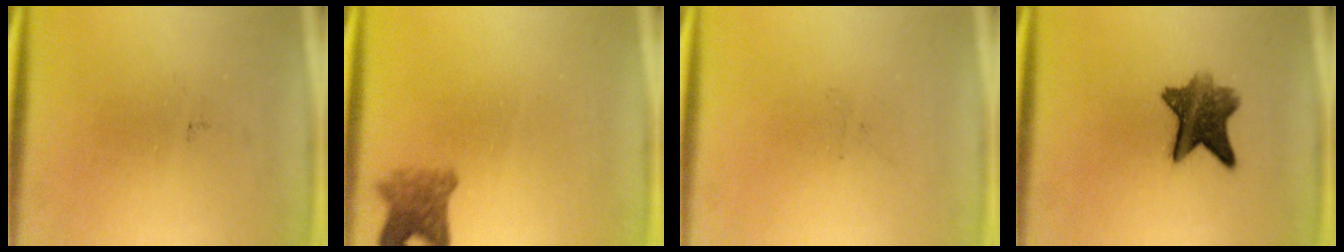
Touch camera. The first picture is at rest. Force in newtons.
{"total": 3.7}
{"total": 0.0}
{"total": 8.0}